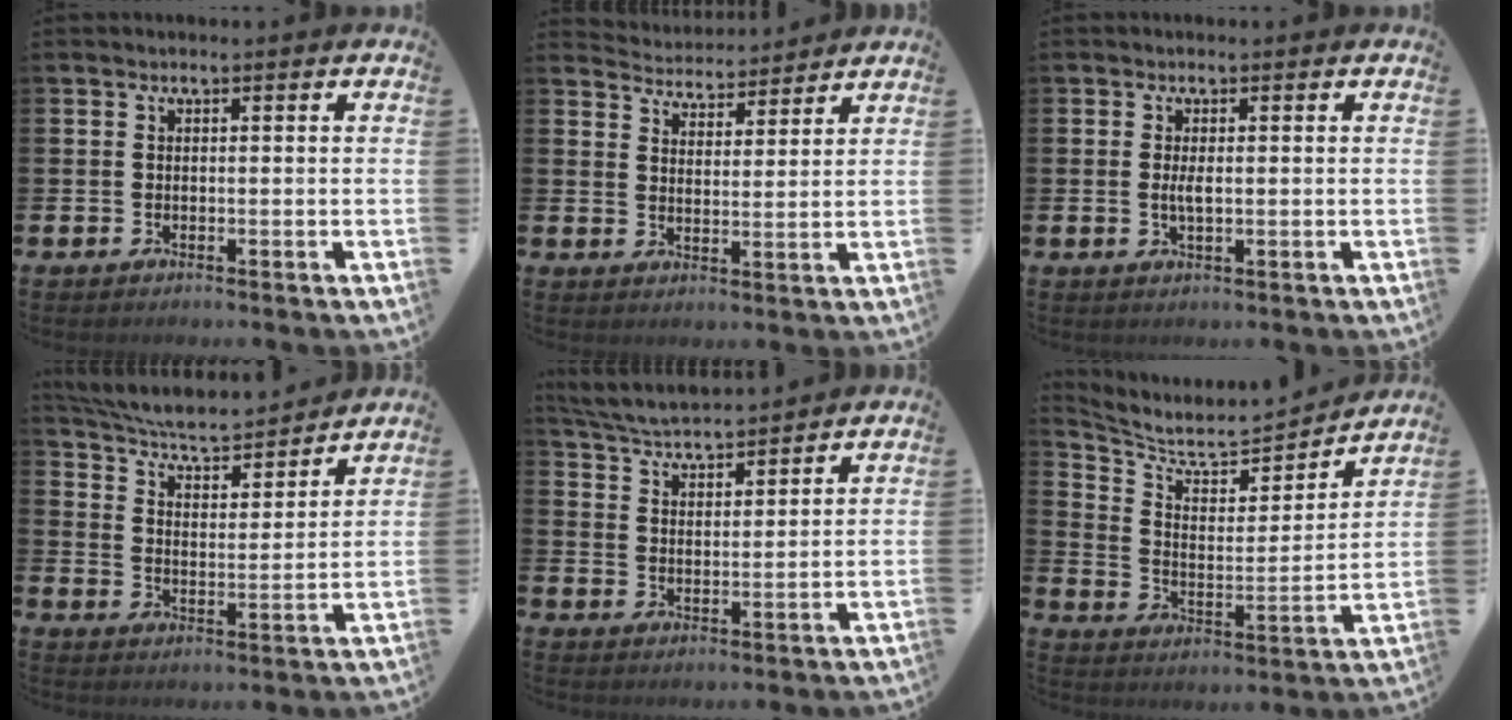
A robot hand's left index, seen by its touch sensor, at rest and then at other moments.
{"total": 4.2, "force": [4.1, 0.7, -0.3], "torque": [-0.016, -0.029, 0.073]}
{"total": 1.9, "force": [-0.2, 0.6, 1.8], "torque": [-0.031, 0.000, -0.005]}
{"total": 6.0, "force": [5.7, 0.8, 1.7], "torque": [-0.063, -0.047, 0.094]}
{"total": 4.9, "force": [4.9, 0.2, 0.7], "torque": [-0.037, -0.032, 0.086]}
{"total": 6.0, "force": [5.7, 1.3, 1.6], "torque": [-0.069, -0.055, 0.092]}